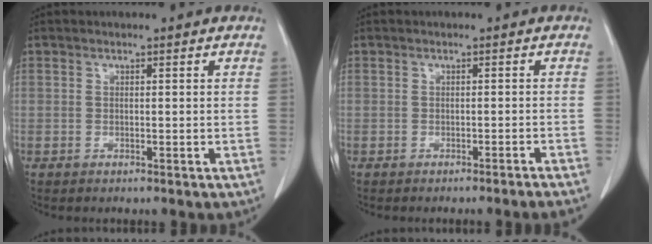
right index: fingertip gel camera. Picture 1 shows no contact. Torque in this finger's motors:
{"motor_torque": [0.27, -0.38, 0.09, 0.02]}